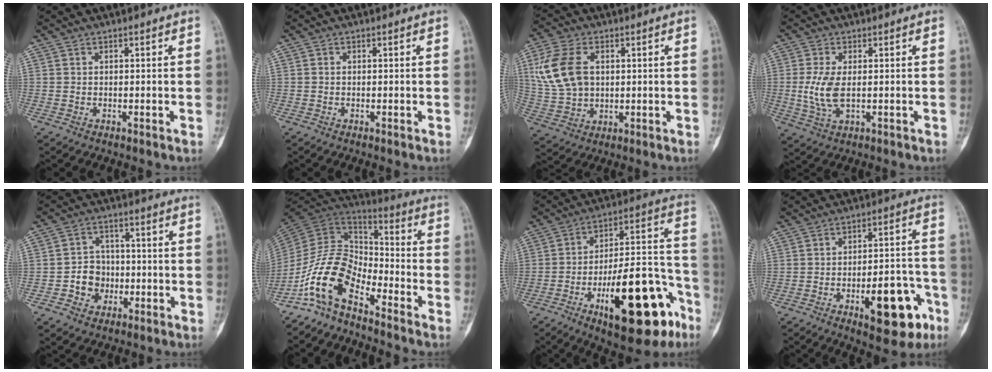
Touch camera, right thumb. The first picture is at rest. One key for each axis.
{"total": 0.0}
{"total": 12.4, "fx": 2.9, "fy": 8.3, "fz": 8.7, "tx": -0.174, "ty": 0.001, "tz": 0.062}
{"total": 6.5, "fx": 0.0, "fy": 3.1, "fz": 5.7, "tx": -0.132, "ty": -0.009, "tz": 0.004}
{"total": 6.8, "fx": -1.7, "fy": 6.1, "fz": 2.5, "tx": -0.003, "ty": 0.019, "tz": -0.030}
{"total": 12.6, "fx": -8.3, "fy": 5.9, "fz": 7.4, "tx": -0.133, "ty": 0.087, "tz": -0.174}
{"total": 25.5, "fx": -11.7, "fy": 9.3, "fz": 20.6, "tx": -0.270, "ty": 0.076, "tz": -0.166}
{"total": 14.9, "fx": -6.5, "fy": 6.0, "fz": 12.0, "tx": -0.137, "ty": 0.042, "tz": -0.083}